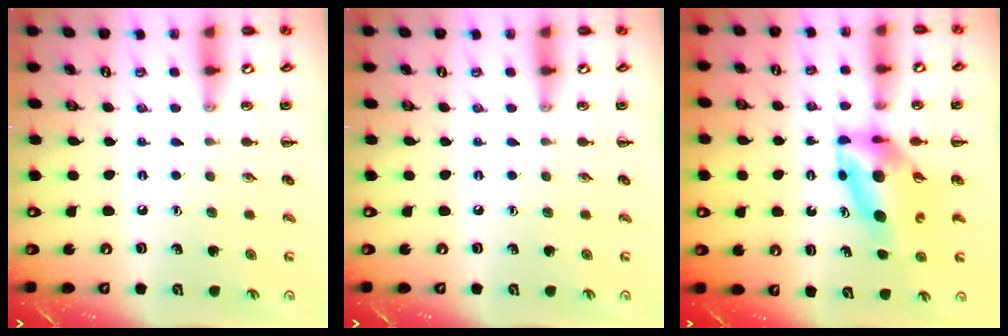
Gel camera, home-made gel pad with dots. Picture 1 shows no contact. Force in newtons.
{"total": 0.0}
{"total": 7.2, "press": 6.9, "slide": 2.0}